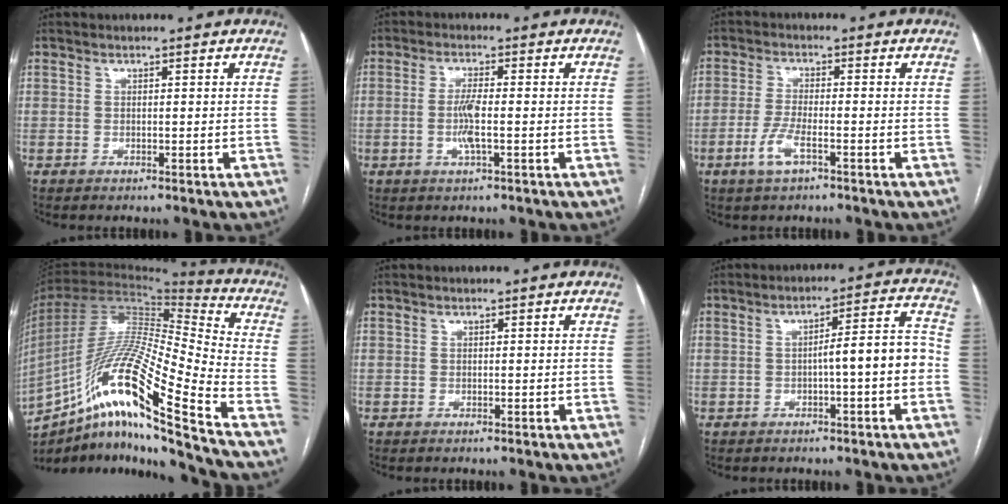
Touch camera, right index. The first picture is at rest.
{"total": 4.2, "force": [-0.8, 0.2, 4.1], "torque": [-0.085, -0.006, -0.016]}
{"total": 4.5, "force": [-2.2, 1.0, 3.8], "torque": [-0.087, -0.004, -0.042]}
{"total": 23.7, "force": [-13.6, 0.0, 19.4], "torque": [-0.375, -0.025, -0.250]}
{"total": 0.0}
{"total": 7.0, "force": [-1.6, 0.4, 6.8], "torque": [-0.094, 0.027, -0.023]}